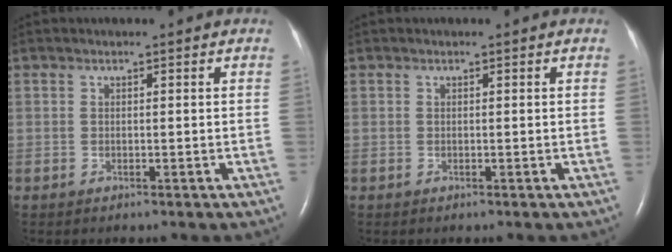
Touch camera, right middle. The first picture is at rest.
{"total": 0.0}